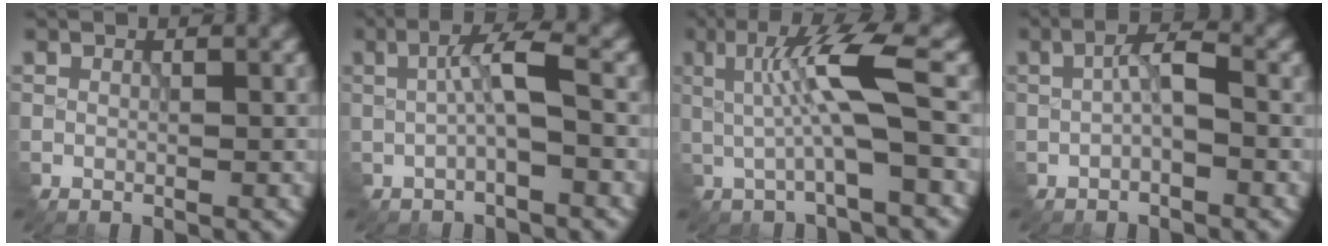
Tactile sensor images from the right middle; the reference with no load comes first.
{"total": 3.2, "force": [-0.1, 0.5, 3.1], "torque": [-0.056, 0.008, -0.005]}
{"total": 5.4, "force": [0.1, 0.5, 5.4], "torque": [-0.108, 0.005, 0.003]}
{"total": 2.6, "force": [-0.5, 0.8, 2.4], "torque": [-0.047, 0.008, -0.012]}